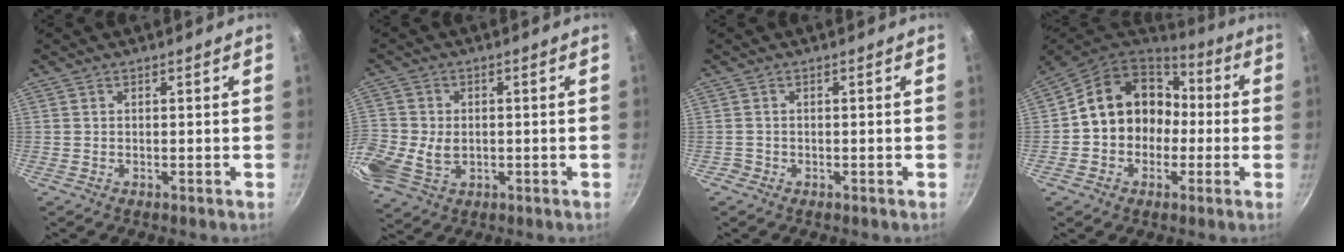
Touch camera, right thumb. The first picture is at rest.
{"total": 13.5, "force": [-2.2, 10.8, 7.9], "torque": [-0.209, 0.007, -0.035]}
{"total": 0.9, "force": [-0.5, 0.7, 0.0], "torque": [0.000, 0.005, -0.010]}
{"total": 15.6, "force": [-0.5, 13.4, 7.9], "torque": [-0.093, 0.052, -0.013]}